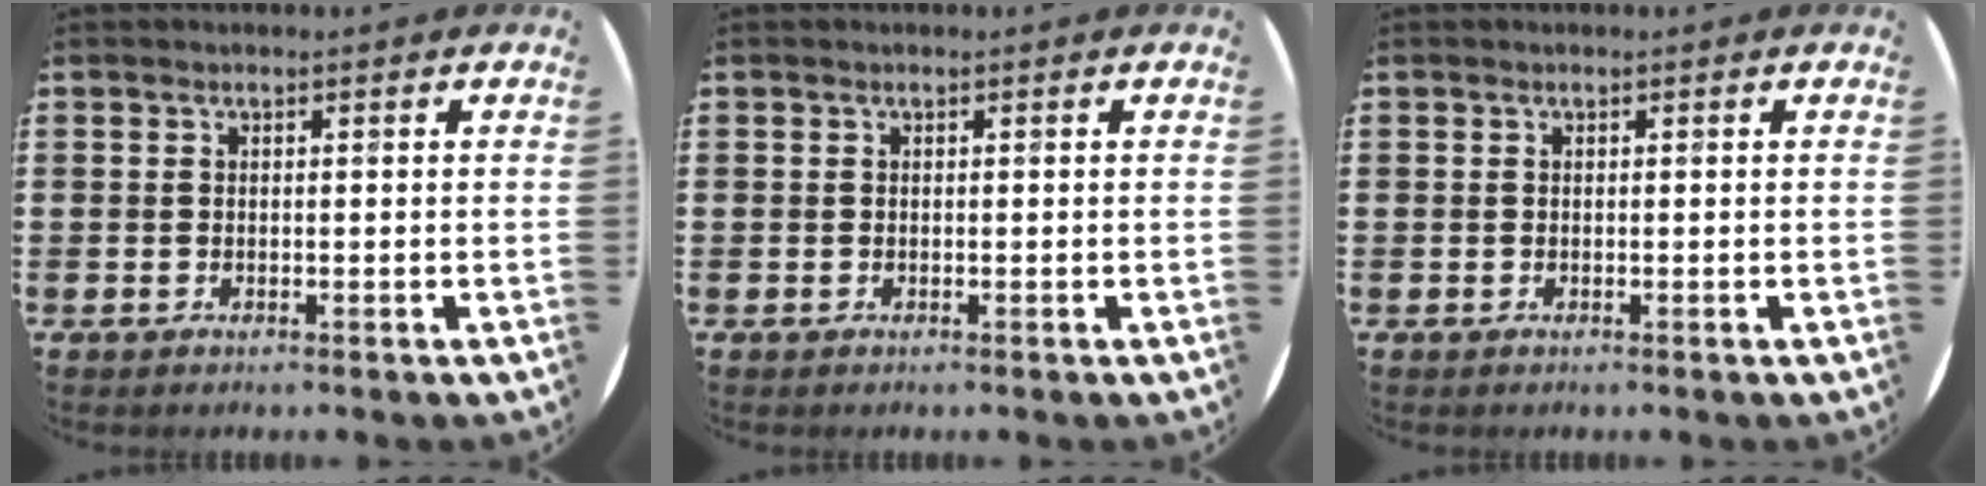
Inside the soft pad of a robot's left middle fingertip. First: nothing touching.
{"total": 0.0}
{"total": 0.0}